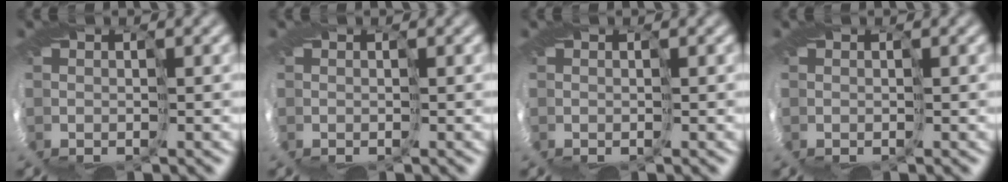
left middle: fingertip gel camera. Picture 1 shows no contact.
{"total": 0.0}
{"total": 0.0}
{"total": 0.0}